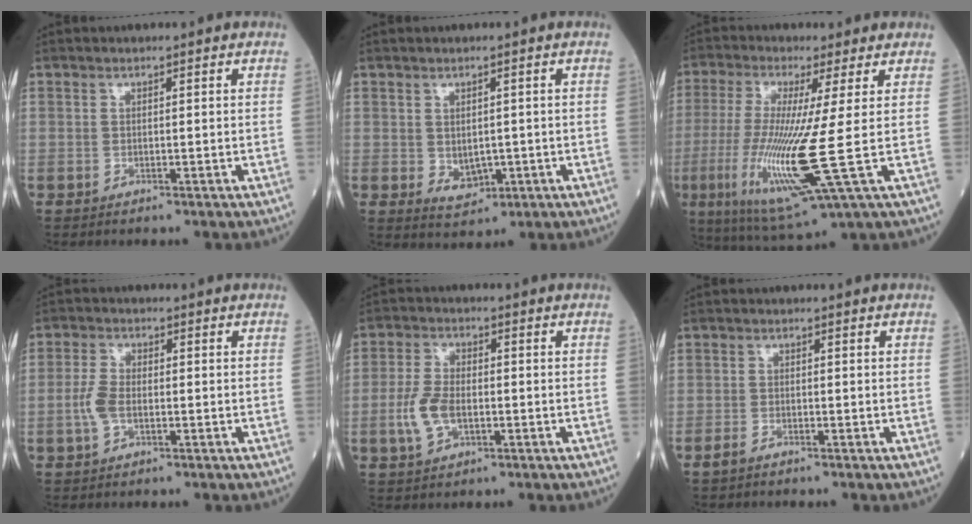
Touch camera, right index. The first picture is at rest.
{"total": 3.6, "force": [-0.4, 2.5, 2.6], "torque": [-0.040, -0.004, 0.007]}
{"total": 14.8, "force": [-2.2, -0.4, 14.6], "torque": [-0.312, -0.034, -0.044]}
{"total": 3.8, "force": [-0.9, 1.9, 3.2], "torque": [-0.081, 0.007, -0.023]}
{"total": 6.2, "force": [-1.5, 3.2, 5.0], "torque": [-0.119, 0.005, -0.030]}
{"total": 1.4, "force": [-1.2, 0.4, 0.6], "torque": [-0.019, -0.002, -0.022]}